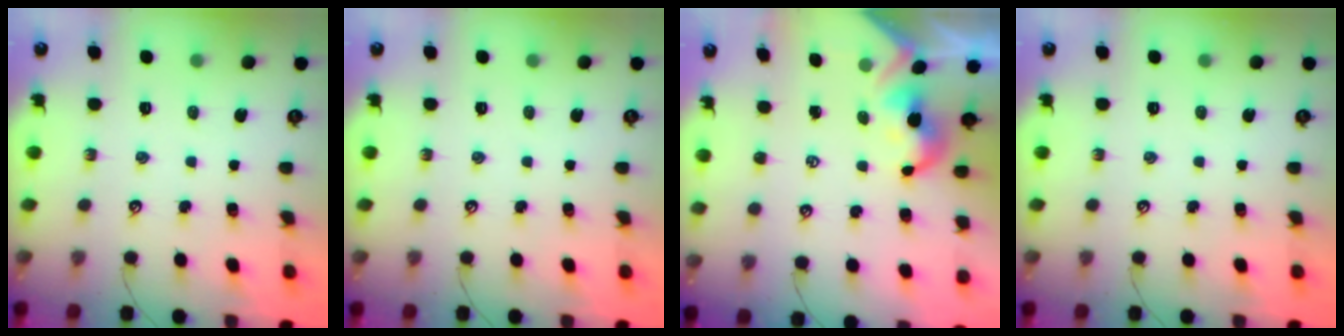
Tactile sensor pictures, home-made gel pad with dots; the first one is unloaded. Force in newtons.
{"total": 0.0}
{"total": 2.1, "press": 2.0, "slide": 0.5}
{"total": 0.0}